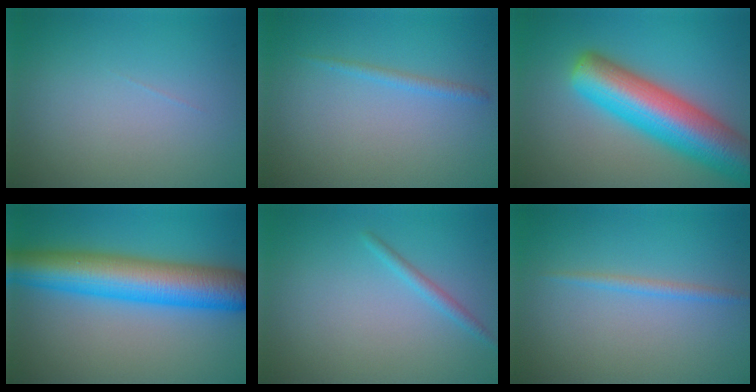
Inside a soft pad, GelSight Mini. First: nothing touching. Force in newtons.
{"total": 1.0, "press": 1.0, "slide": 0.1}
{"total": 10.8, "press": 10.8, "slide": 0.4}
{"total": 10.0, "press": 10.0, "slide": 0.2}
{"total": 1.3, "press": 1.2, "slide": 0.1}
{"total": 1.2, "press": 1.2, "slide": 0.1}